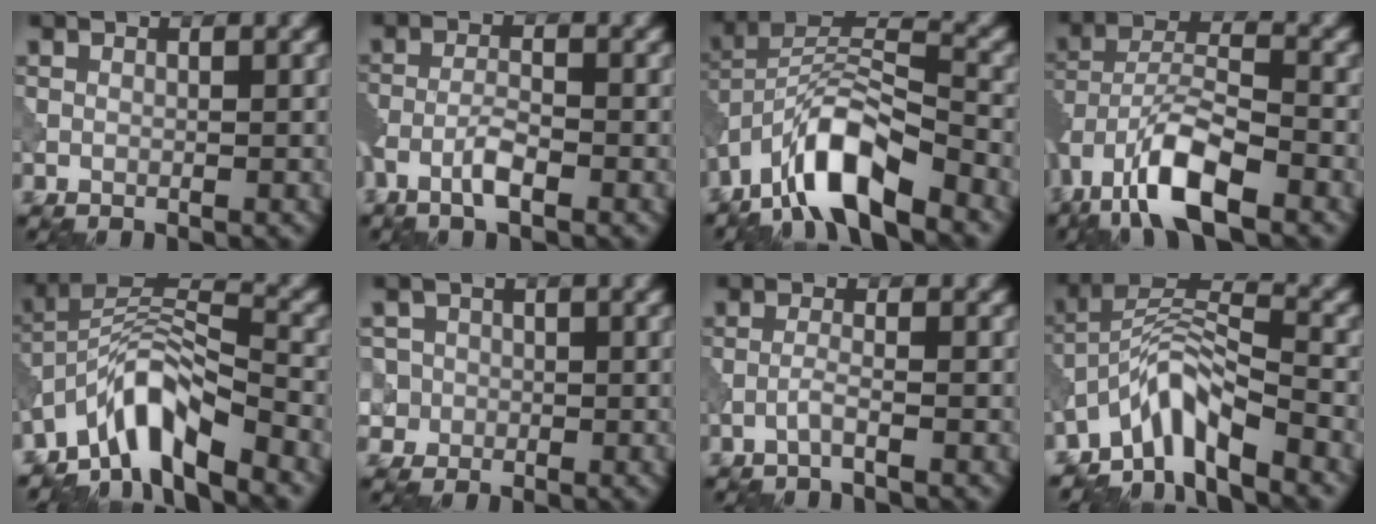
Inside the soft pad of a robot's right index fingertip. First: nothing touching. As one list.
[{"total": 2.5, "force": [-1.5, 0.5, 2.0], "torque": [-0.044, 0.006, -0.036]}, {"total": 9.3, "force": [-6.1, 2.8, 6.4], "torque": [-0.113, 0.012, -0.123]}, {"total": 8.7, "force": [-5.3, 3.1, 6.2], "torque": [-0.113, 0.006, -0.105]}, {"total": 7.2, "force": [-5.3, 1.9, 4.5], "torque": [-0.069, 0.011, -0.106]}, {"total": 3.6, "force": [-0.2, 3.5, 0.8], "torque": [0.002, 0.023, -0.020]}, {"total": 1.4, "force": [-0.9, 0.1, 1.2], "torque": [-0.021, 0.007, -0.026]}, {"total": 6.0, "force": [-4.5, 1.4, 3.7], "torque": [-0.060, 0.012, -0.093]}]